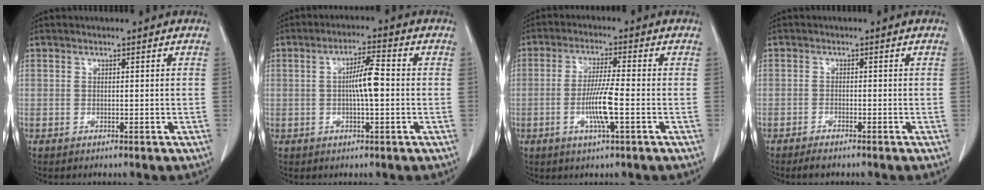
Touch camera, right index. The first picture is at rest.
{"total": 5.3, "force": [-0.3, 0.6, 5.2], "torque": [-0.094, 0.010, -0.008]}
{"total": 6.7, "force": [-2.0, -0.1, 6.4], "torque": [-0.123, -0.006, -0.038]}
{"total": 2.2, "force": [-1.8, 0.5, 1.1], "torque": [-0.024, -0.004, -0.027]}